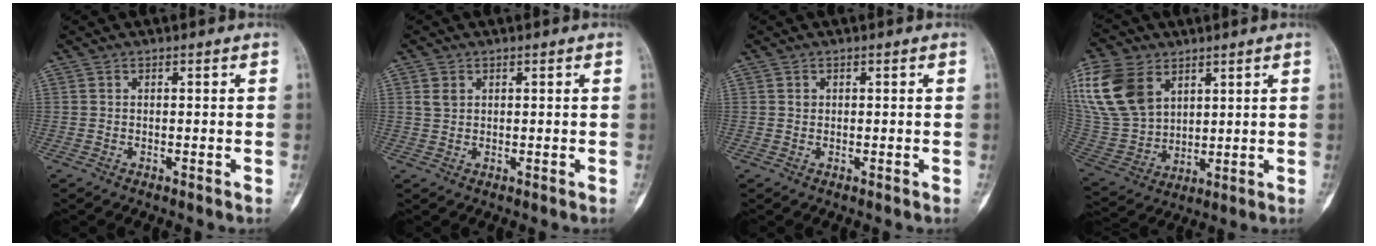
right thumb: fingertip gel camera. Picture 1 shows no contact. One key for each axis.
{"total": 2.3, "fx": 1.0, "fy": 1.7, "fz": 1.2, "tx": -0.021, "ty": 0.000, "tz": 0.024}
{"total": 0.8, "fx": 0.2, "fy": 0.7, "fz": 0.3, "tx": 0.003, "ty": 0.001, "tz": 0.004}
{"total": 18.4, "fx": 8.1, "fy": 12.6, "fz": 10.8, "tx": -0.219, "ty": -0.018, "tz": 0.168}